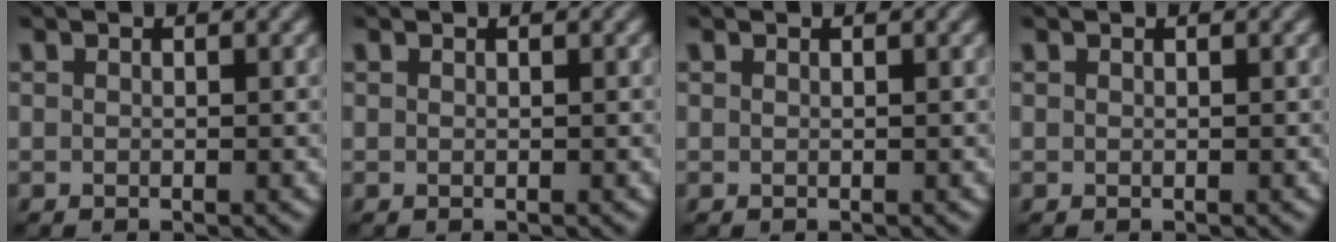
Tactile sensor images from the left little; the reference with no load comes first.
{"total": 0.0}
{"total": 0.0}
{"total": 0.0}